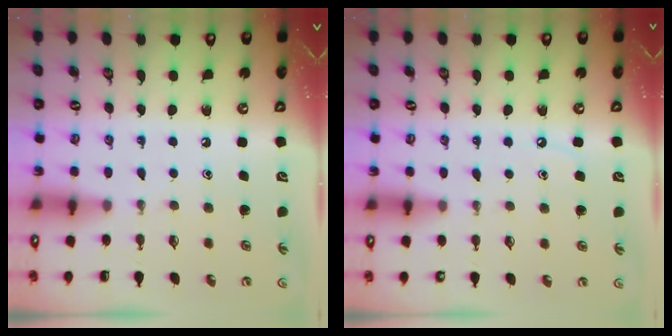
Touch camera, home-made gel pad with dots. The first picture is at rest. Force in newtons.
{"total": 4.5, "press": 4.4, "slide": 0.4}